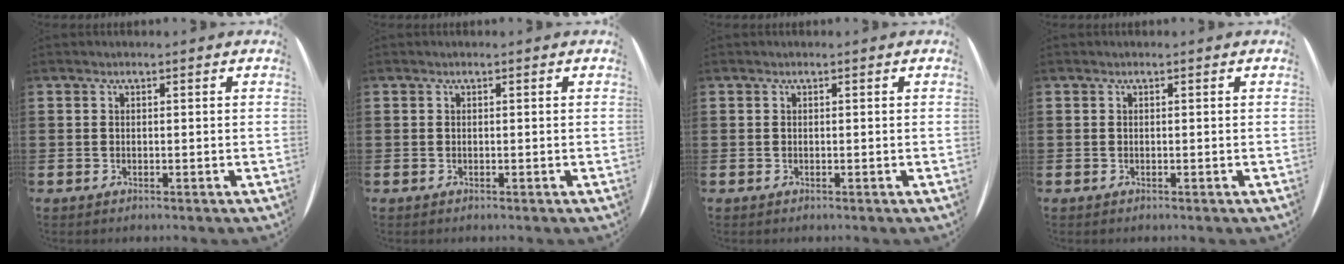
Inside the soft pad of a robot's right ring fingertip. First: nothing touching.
{"total": 0.0}
{"total": 0.0}
{"total": 0.0}